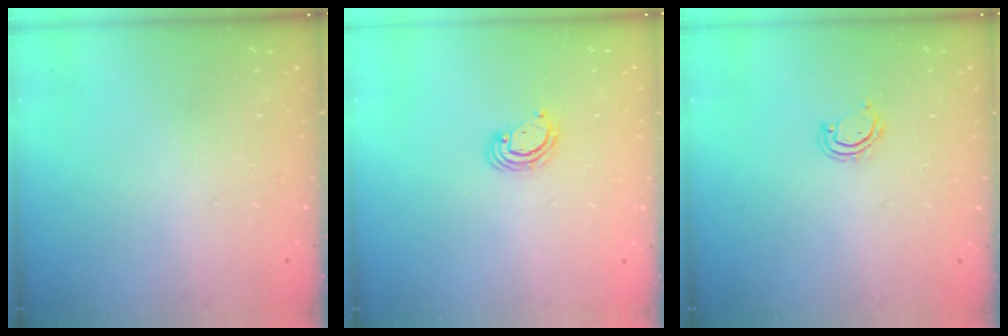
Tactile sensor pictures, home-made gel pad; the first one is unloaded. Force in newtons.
{"total": 2.8, "press": 2.8, "slide": 0.3}
{"total": 3.8, "press": 3.8, "slide": 0.2}